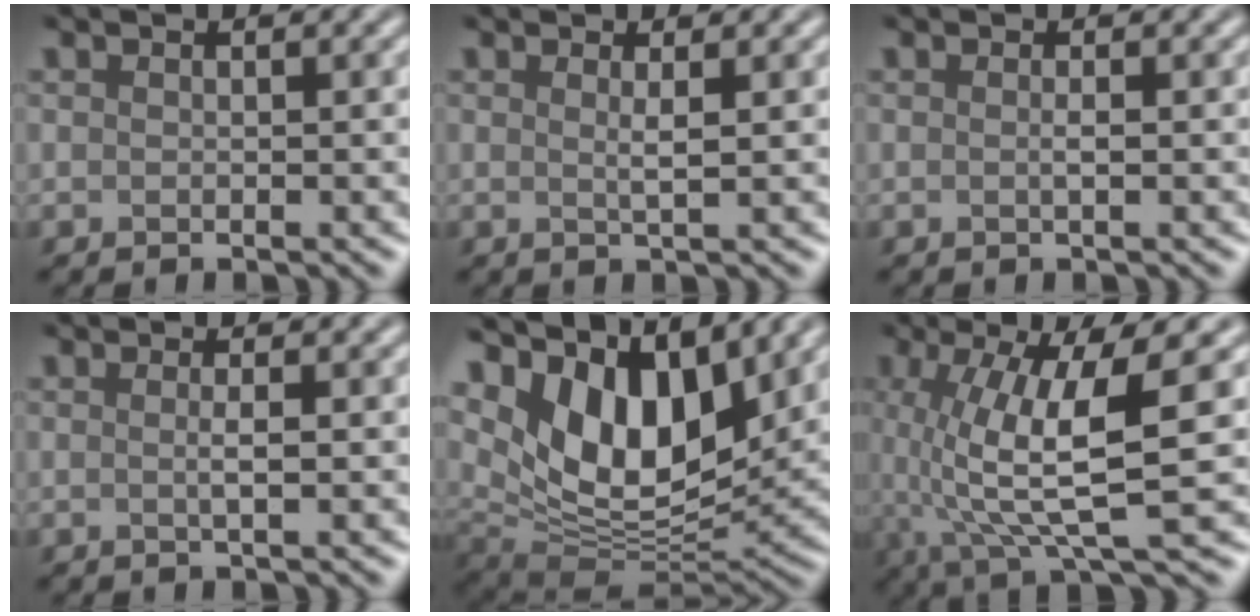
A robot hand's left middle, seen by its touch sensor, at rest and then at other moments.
{"total": 0.7, "force": [-0.1, -0.3, 0.6], "torque": [-0.023, 0.005, 0.008]}
{"total": 0.6, "force": [-0.5, -0.2, 0.4], "torque": [-0.012, 0.002, -0.002]}
{"total": 0.9, "force": [-0.5, -0.2, 0.7], "torque": [-0.022, 0.006, 0.000]}
{"total": 10.3, "force": [5.0, 5.1, 7.4], "torque": [-0.153, 0.006, 0.107]}
{"total": 8.1, "force": [-1.0, 1.6, 7.9], "torque": [-0.162, 0.005, 0.002]}